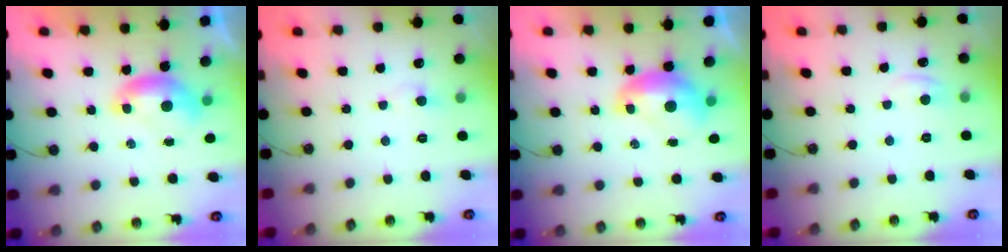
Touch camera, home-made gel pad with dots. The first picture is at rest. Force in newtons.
{"total": 1.3, "press": 1.1, "slide": 0.6}
{"total": 2.1, "press": 2.1, "slide": 0.3}
{"total": 1.0, "press": 0.8, "slide": 0.5}